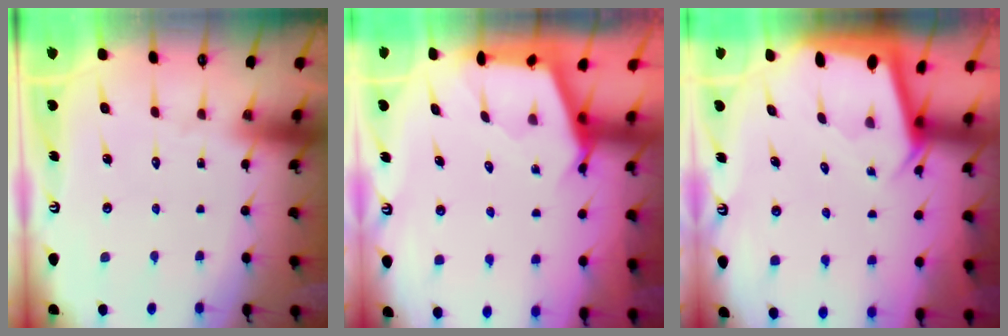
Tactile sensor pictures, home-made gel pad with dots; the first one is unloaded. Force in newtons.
{"total": 2.6, "press": 2.6, "slide": 0.3}
{"total": 2.4, "press": 2.4, "slide": 0.1}